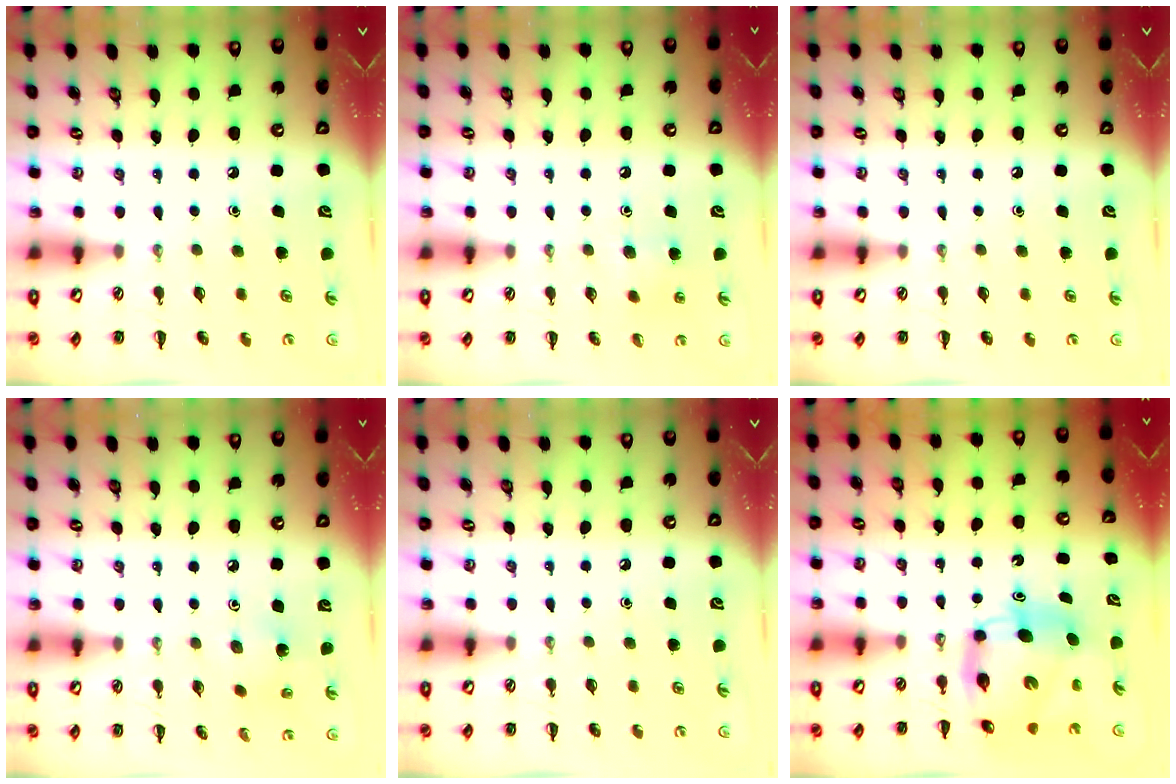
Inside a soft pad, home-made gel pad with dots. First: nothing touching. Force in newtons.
{"total": 6.9, "press": 6.5, "slide": 2.4}
{"total": 0.0}
{"total": 2.1, "press": 2.0, "slide": 0.5}
{"total": 0.0}
{"total": 9.4, "press": 9.0, "slide": 2.7}